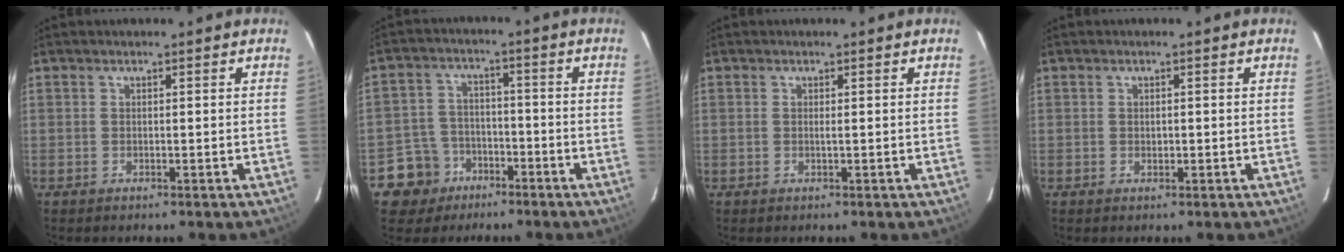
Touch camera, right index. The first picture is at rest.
{"total": 8.2, "force": [-4.7, 6.7, 0.8], "torque": [-0.042, 0.027, -0.070]}
{"total": 0.5, "force": [0.0, -0.1, 0.5], "torque": [-0.009, 0.000, -0.001]}
{"total": 0.9, "force": [0.0, 0.7, 0.7], "torque": [-0.010, 0.001, 0.001]}